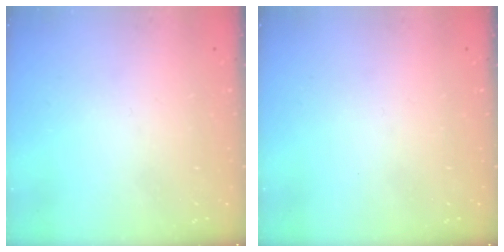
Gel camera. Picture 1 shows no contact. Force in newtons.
{"total": 0.0}